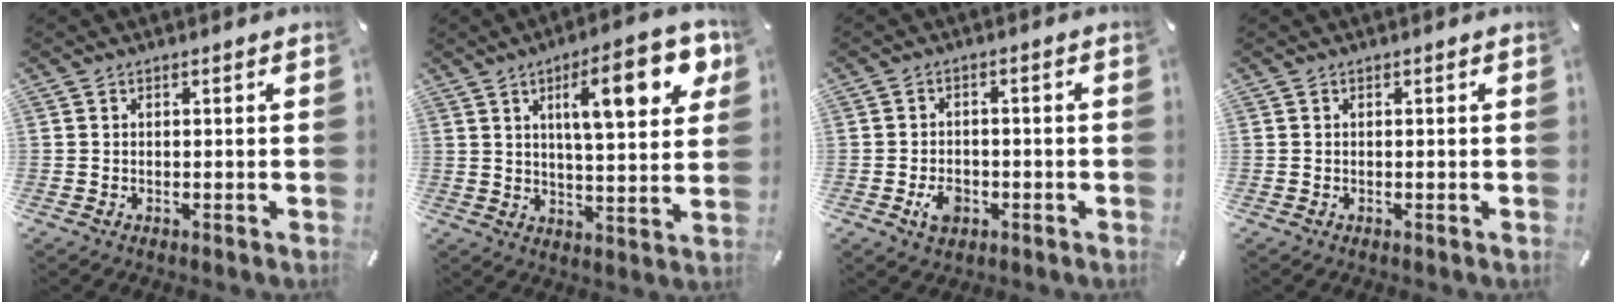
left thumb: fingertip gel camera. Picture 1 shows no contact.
{"total": 17.1, "force": [7.1, 5.3, 14.6], "torque": [-0.210, -0.022, 0.104]}
{"total": 5.0, "force": [-2.0, 3.5, 3.0], "torque": [-0.053, 0.002, -0.037]}
{"total": 0.0}